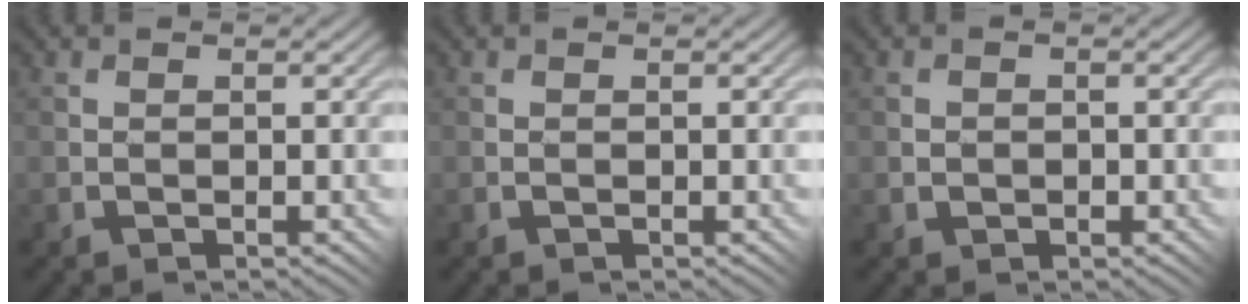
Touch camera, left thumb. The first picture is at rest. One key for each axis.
{"total": 0.0}
{"total": 1.1, "fx": -0.2, "fy": 0.9, "fz": 0.5, "tx": -0.005, "ty": 0.001, "tz": -0.002}